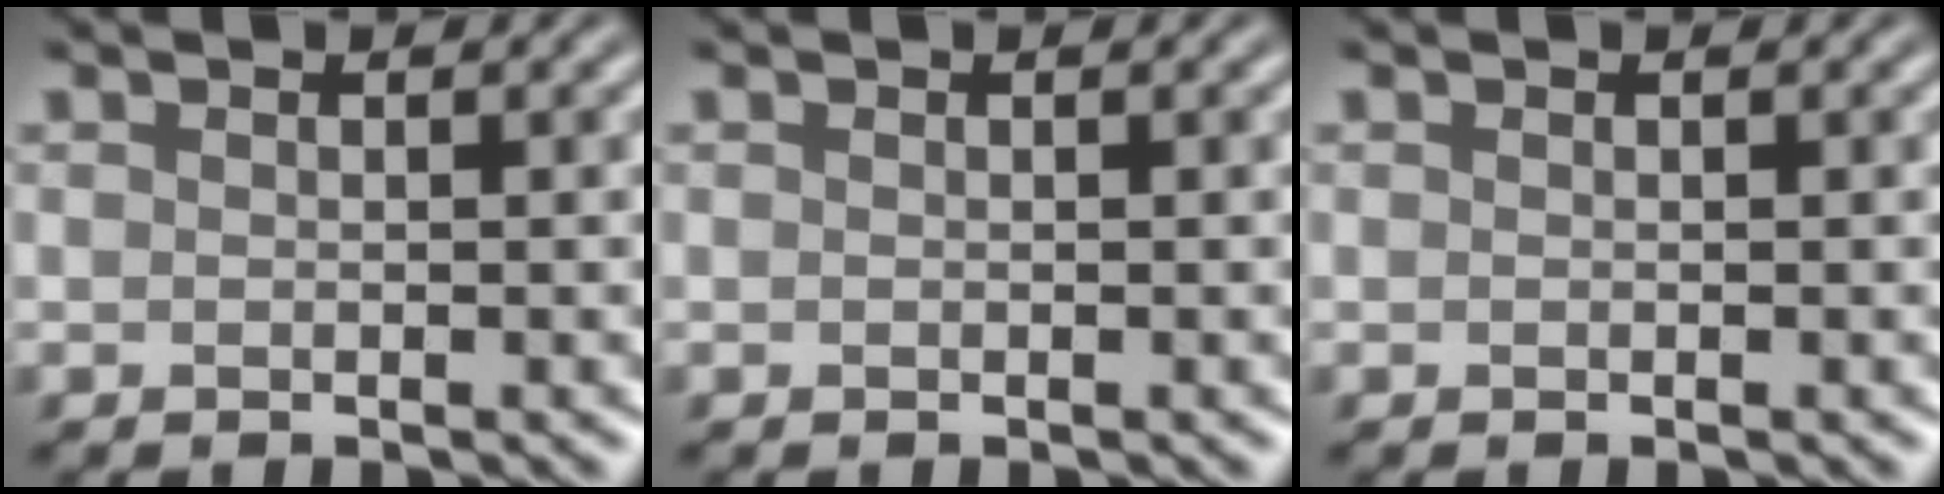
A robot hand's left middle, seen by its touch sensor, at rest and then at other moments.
{"total": 0.0}
{"total": 0.0}